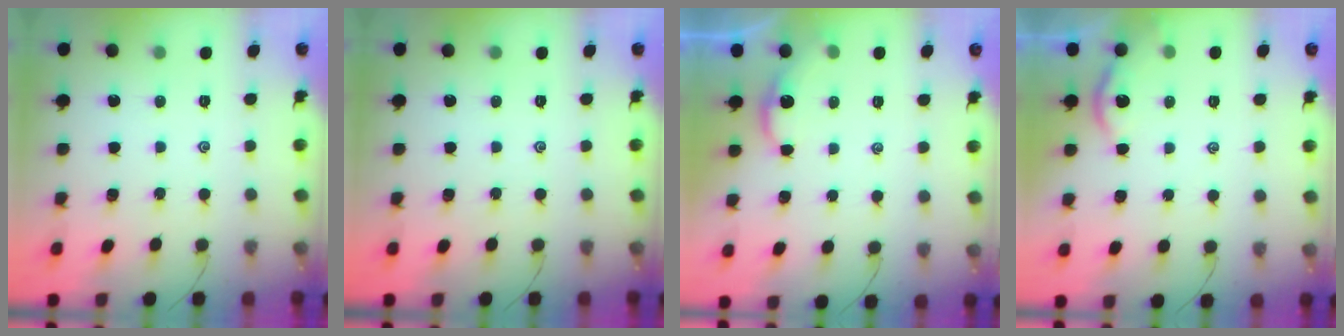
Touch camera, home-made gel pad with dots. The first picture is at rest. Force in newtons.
{"total": 0.0}
{"total": 1.3, "press": 1.3, "slide": 0.2}
{"total": 1.8, "press": 1.8, "slide": 0.3}